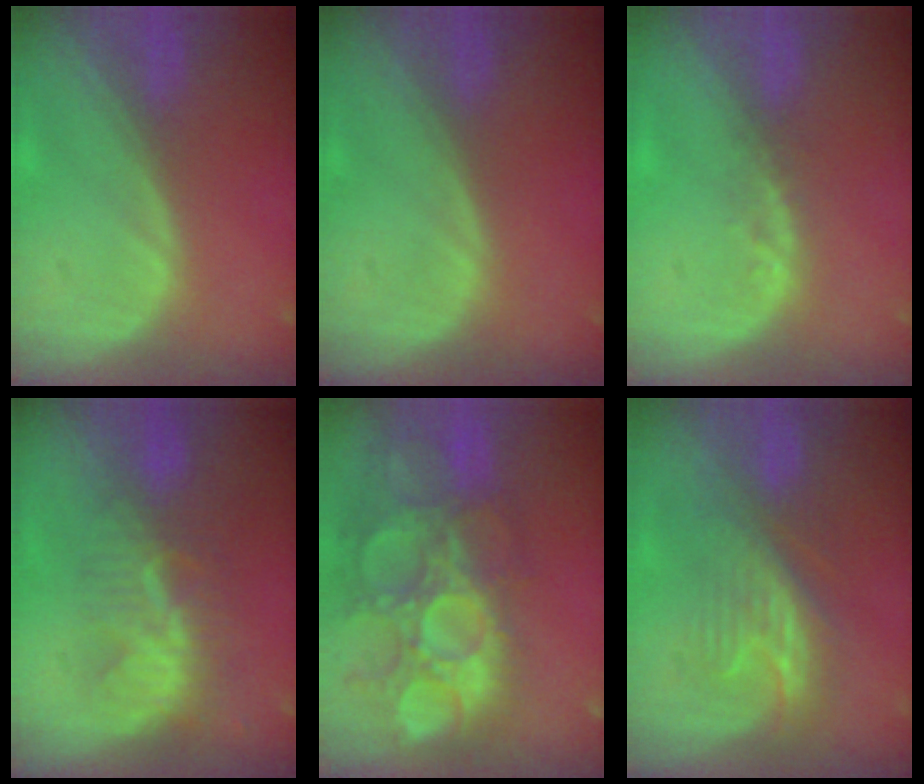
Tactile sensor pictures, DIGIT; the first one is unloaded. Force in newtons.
{"total": 0.0}
{"total": 2.1, "press": 1.8, "slide": 1.1}
{"total": 8.4, "press": 7.6, "slide": 3.6}
{"total": 14.7, "press": 12.7, "slide": 7.6}
{"total": 7.6, "press": 7.1, "slide": 2.7}